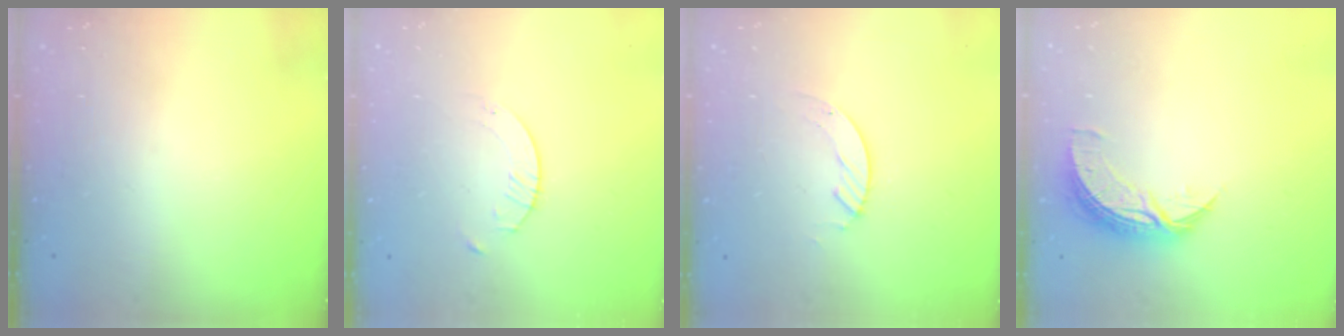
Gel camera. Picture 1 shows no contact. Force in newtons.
{"total": 1.6, "press": 1.6, "slide": 0.2}
{"total": 2.1, "press": 2.1, "slide": 0.2}
{"total": 8.3, "press": 8.3, "slide": 0.5}